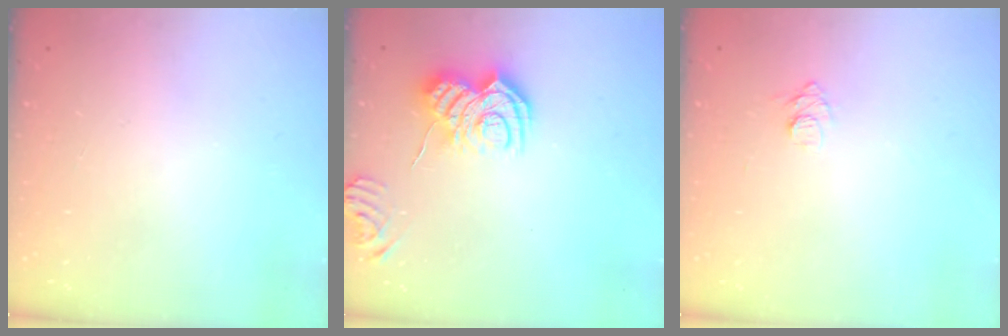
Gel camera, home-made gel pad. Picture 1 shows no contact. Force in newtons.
{"total": 10.1, "press": 10.1, "slide": 0.9}
{"total": 6.4, "press": 6.4, "slide": 0.7}